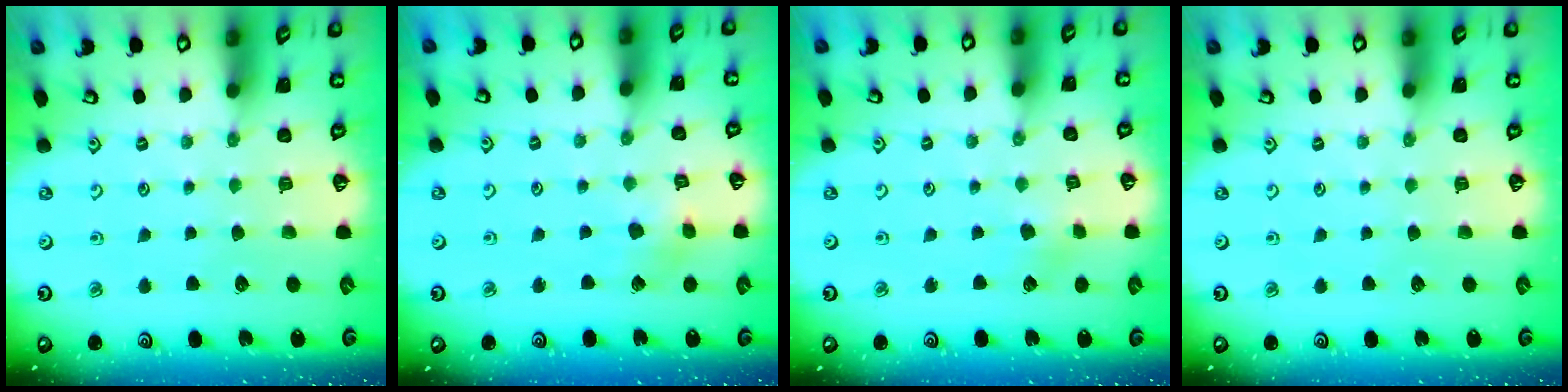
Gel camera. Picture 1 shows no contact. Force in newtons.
{"total": 4.3, "press": 4.3, "slide": 0.5}
{"total": 2.3, "press": 2.3, "slide": 0.4}
{"total": 0.0}